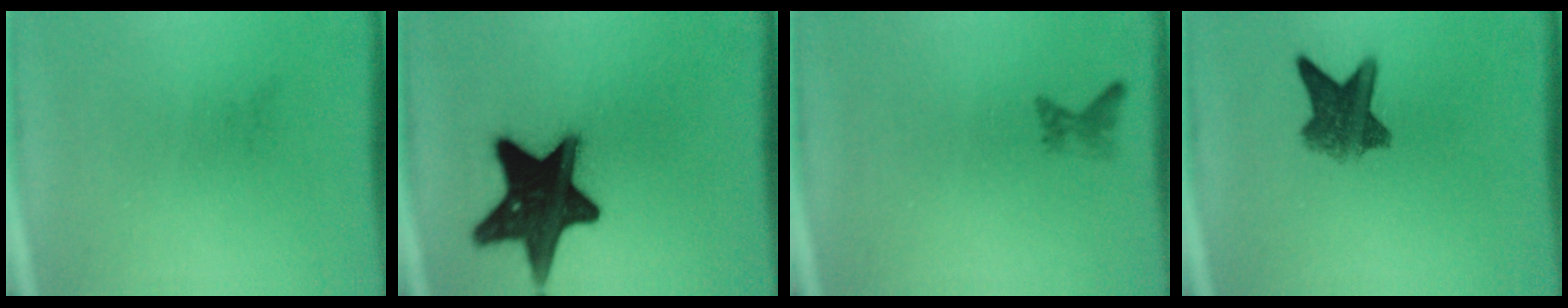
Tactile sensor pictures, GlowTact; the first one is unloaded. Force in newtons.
{"total": 19.0}
{"total": 1.2}
{"total": 7.0}